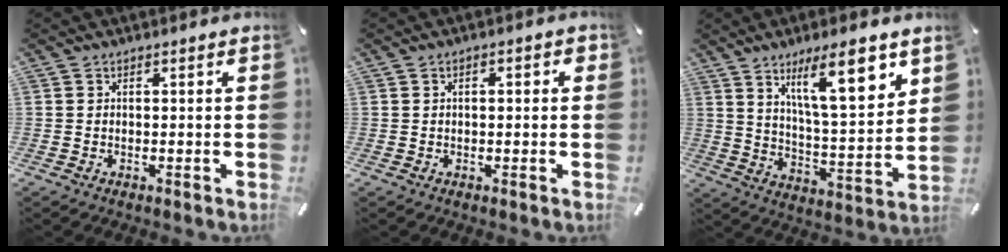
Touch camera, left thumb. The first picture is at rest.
{"total": 2.0, "force": [0.0, 1.0, 1.7], "torque": [-0.022, 0.003, -0.004]}
{"total": 15.2, "force": [9.2, 4.4, 11.3], "torque": [-0.174, -0.051, 0.146]}